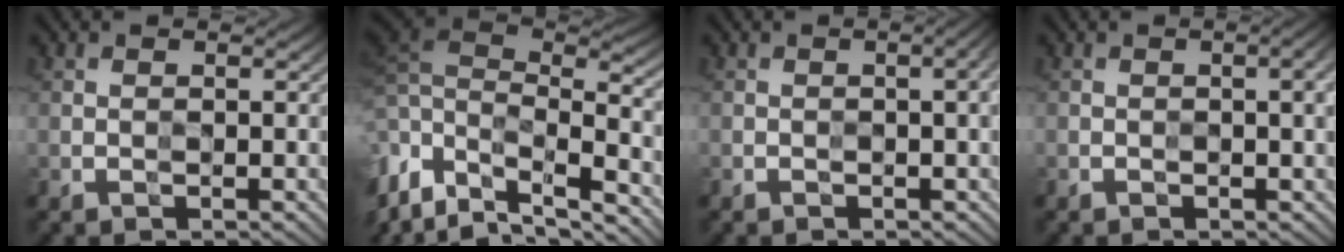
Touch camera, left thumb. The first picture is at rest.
{"total": 13.2, "force": [-1.1, 6.8, 11.3], "torque": [-0.284, -0.008, 0.018]}
{"total": 2.6, "force": [-0.1, 0.6, 2.5], "torque": [-0.031, 0.004, -0.004]}
{"total": 3.0, "force": [0.0, 0.7, 3.0], "torque": [-0.040, 0.003, -0.002]}